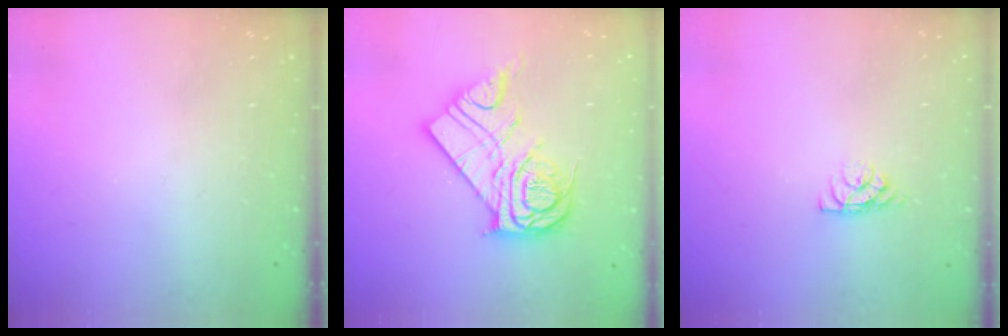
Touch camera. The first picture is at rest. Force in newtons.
{"total": 16.1, "press": 16.1, "slide": 1.4}
{"total": 4.6, "press": 4.6, "slide": 0.5}